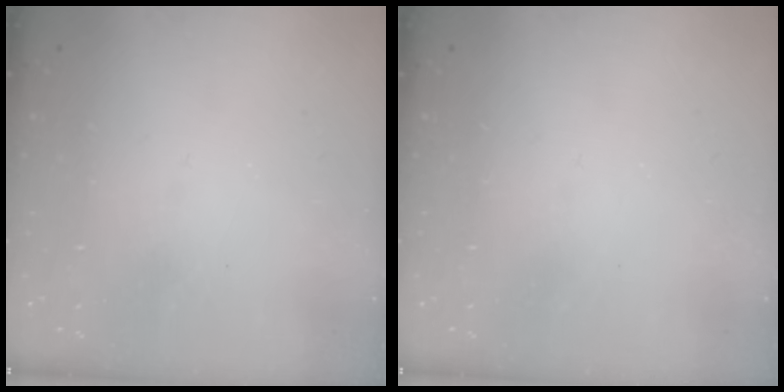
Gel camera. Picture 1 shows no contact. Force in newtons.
{"total": 0.0}